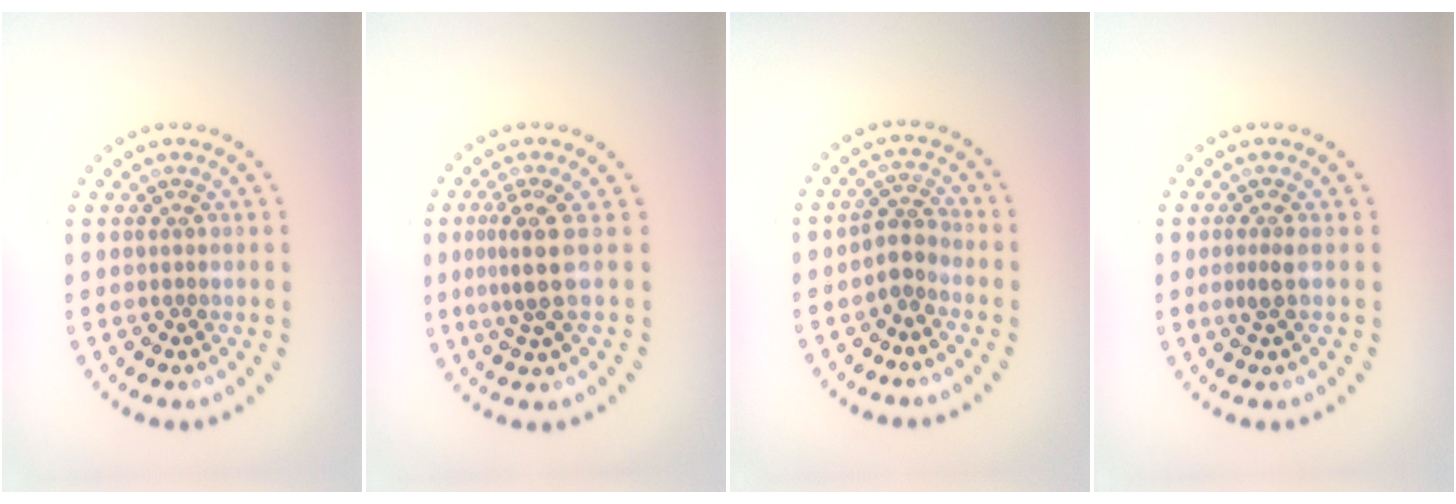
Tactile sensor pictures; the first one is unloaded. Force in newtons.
{"total": 3.1, "press": 2.2, "slide": 2.2}
{"total": 2.0, "press": 1.5, "slide": 1.3}
{"total": 1.3, "press": 1.0, "slide": 0.7}